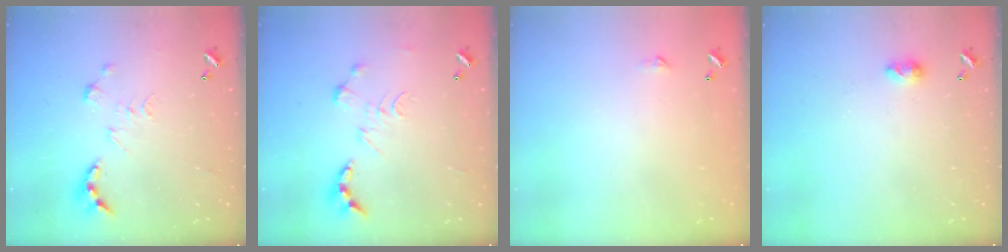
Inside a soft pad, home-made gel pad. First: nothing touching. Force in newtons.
{"total": 0.0}
{"total": 2.3, "press": 2.3, "slide": 0.4}
{"total": 4.9, "press": 4.8, "slide": 0.7}